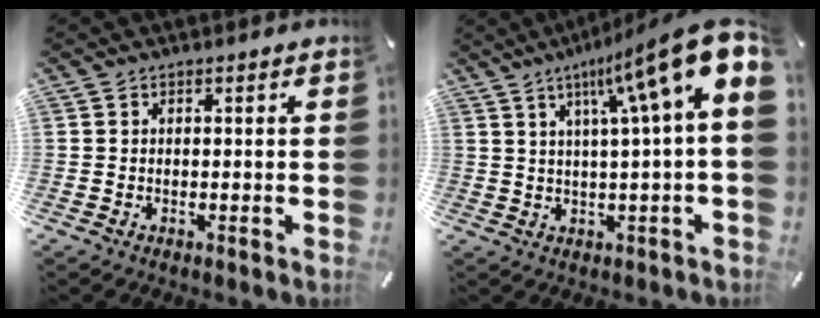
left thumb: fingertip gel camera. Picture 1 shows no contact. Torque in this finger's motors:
{"motor_torque": [1.39, 2.17, 2.01, -0.75, 0.23]}